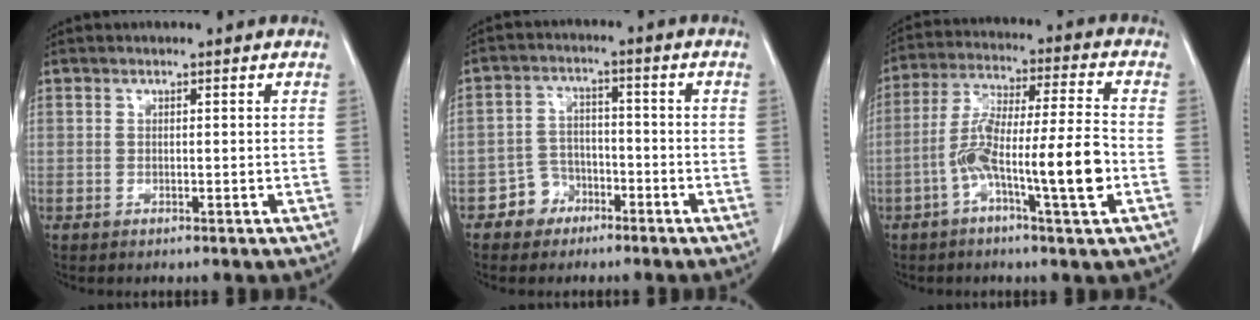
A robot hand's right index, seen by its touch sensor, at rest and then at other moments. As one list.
[{"total": 4.8, "force": [-2.9, 3.8, 0.5], "torque": [0.000, 0.016, -0.049]}, {"total": 13.0, "force": [-4.1, 0.6, 12.3], "torque": [-0.232, 0.011, -0.073]}]